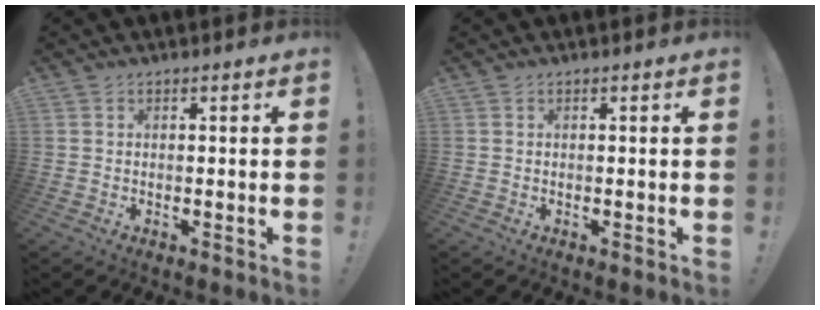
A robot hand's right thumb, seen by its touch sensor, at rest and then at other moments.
{"total": 0.0}